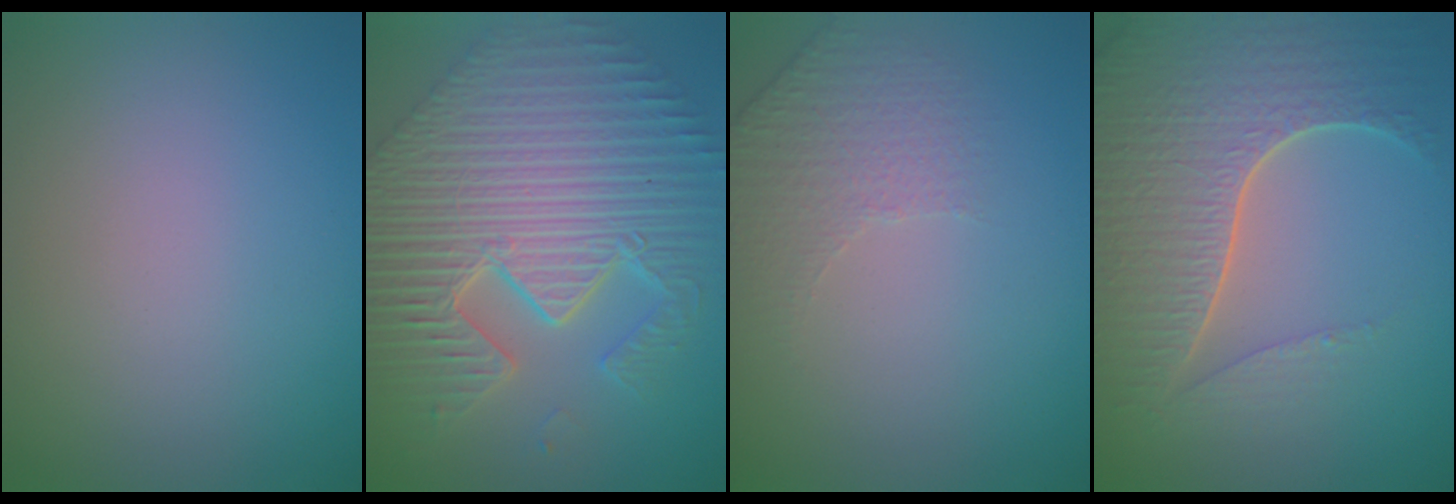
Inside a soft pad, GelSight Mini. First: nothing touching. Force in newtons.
{"total": 12.1, "press": 8.1, "slide": 9.0}
{"total": 1.7, "press": 1.3, "slide": 1.1}
{"total": 7.7, "press": 5.6, "slide": 5.3}